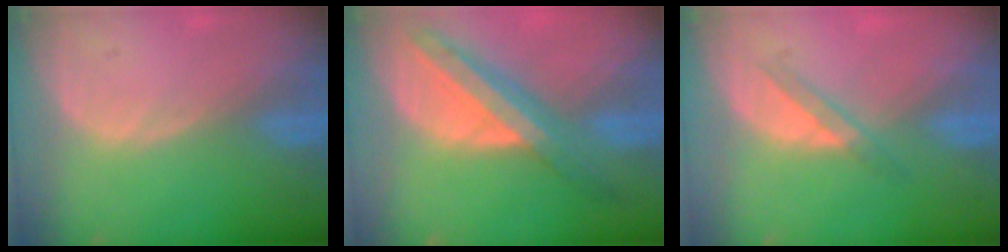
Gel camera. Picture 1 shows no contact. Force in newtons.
{"total": 8.6, "press": 7.4, "slide": 4.5}
{"total": 2.6, "press": 2.4, "slide": 1.0}